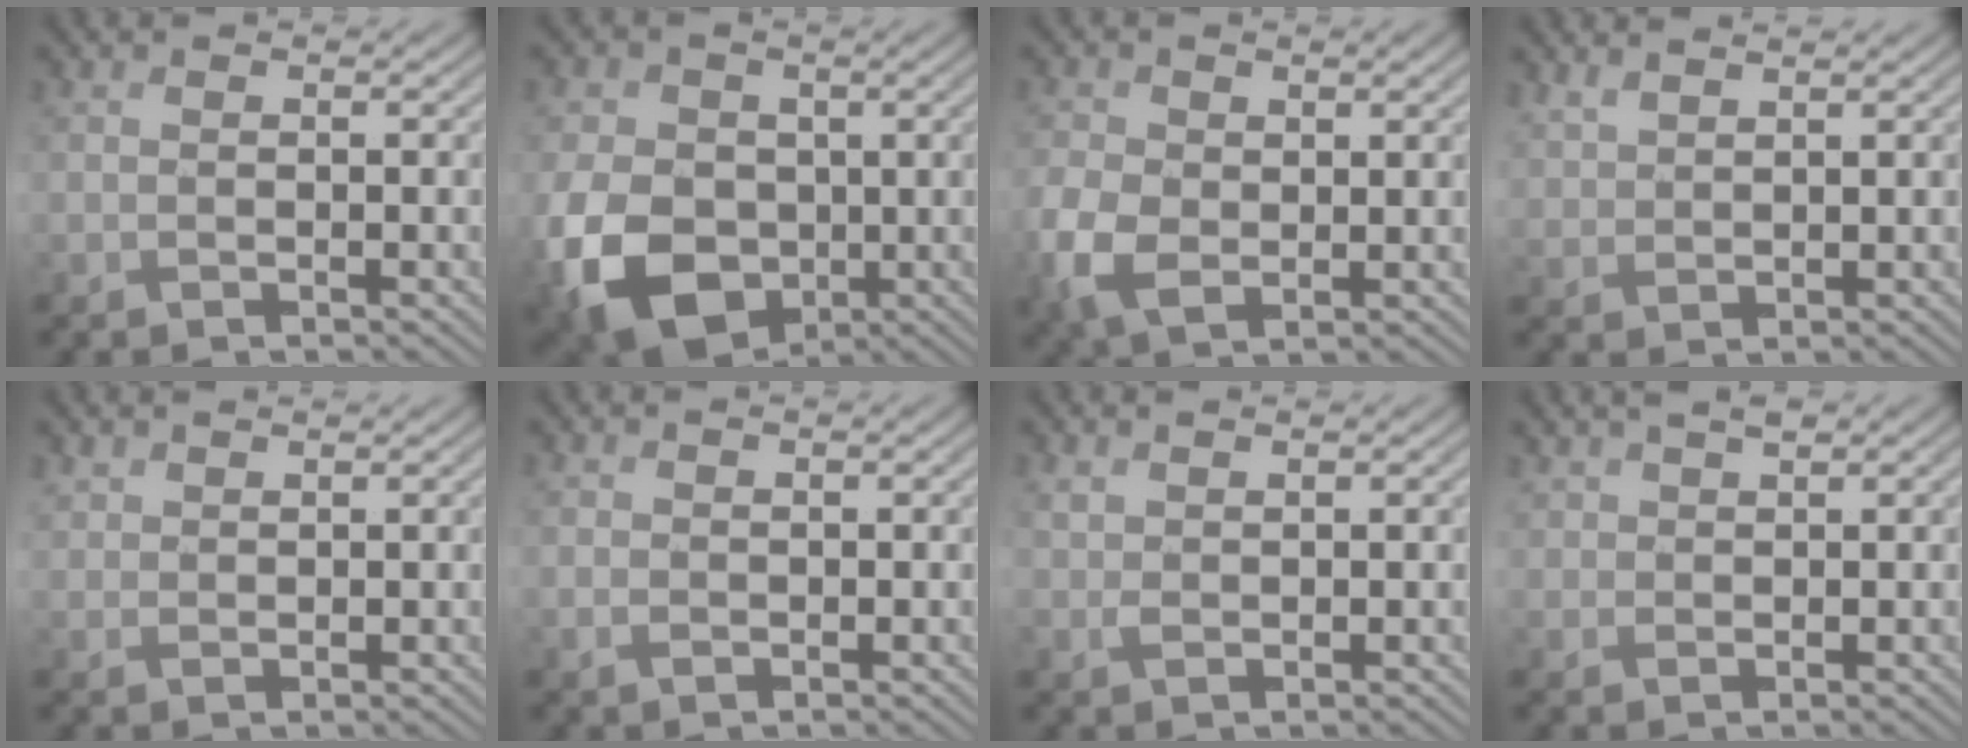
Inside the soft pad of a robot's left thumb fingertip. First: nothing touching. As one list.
[{"total": 13.6, "force": [-2.9, 10.2, 8.5], "torque": [-0.223, -0.033, -0.055]}, {"total": 6.0, "force": [-0.5, 4.1, 4.3], "torque": [-0.117, -0.009, -0.012]}, {"total": 2.6, "force": [2.3, 0.5, 1.0], "torque": [-0.025, 0.003, 0.055]}, {"total": 1.9, "force": [1.7, 0.8, 0.5], "torque": [-0.013, 0.001, 0.040]}, {"total": 1.5, "force": [0.3, 1.0, 1.1], "torque": [-0.027, -0.001, 0.009]}, {"total": 1.5, "force": [1.0, 0.8, 0.8], "torque": [-0.024, -0.001, 0.023]}, {"total": 2.8, "force": [2.1, 1.3, 1.4], "torque": [-0.032, 0.007, 0.045]}]